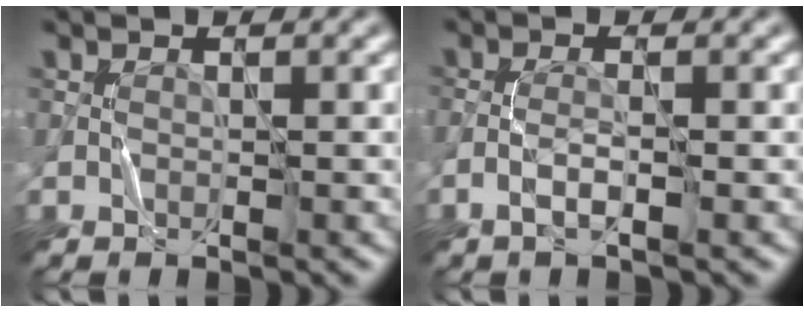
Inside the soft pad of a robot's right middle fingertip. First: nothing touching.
{"total": 1.2, "force": [-0.7, 0.0, 1.0], "torque": [-0.024, 0.002, -0.020]}